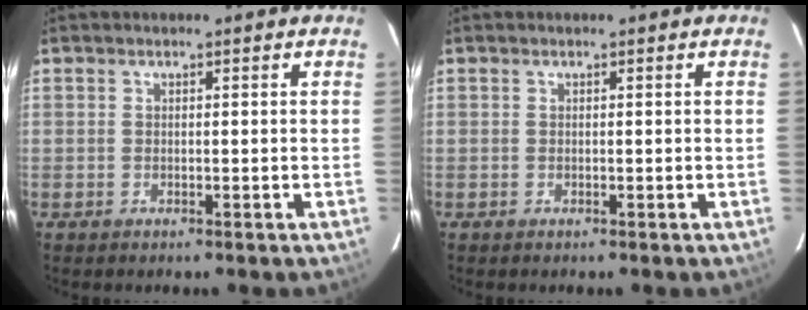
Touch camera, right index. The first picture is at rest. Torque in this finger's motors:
{"motor_torque": [0.00, 0.00, 0.01, 0.00]}